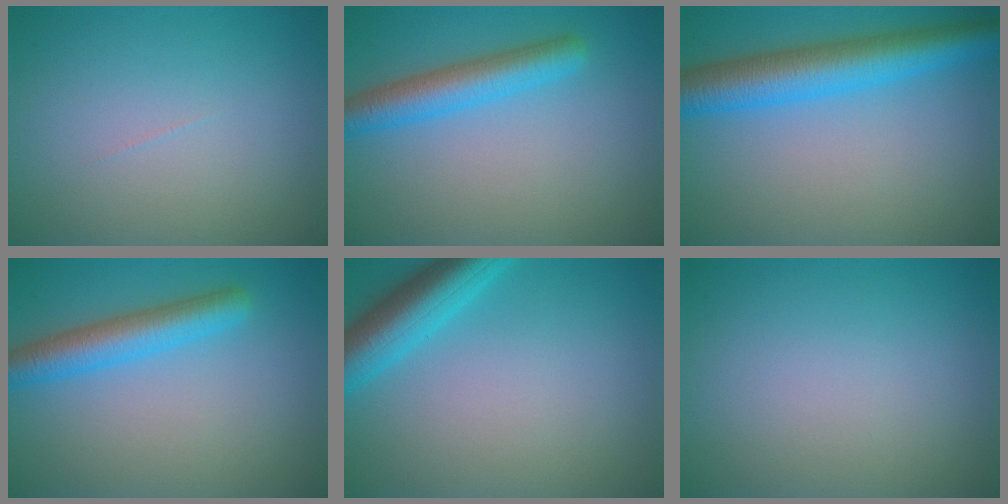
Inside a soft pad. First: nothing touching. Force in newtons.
{"total": 4.2, "press": 4.2, "slide": 0.1}
{"total": 6.8, "press": 6.8, "slide": 0.3}
{"total": 4.2, "press": 4.2, "slide": 0.1}
{"total": 5.4, "press": 5.4, "slide": 0.4}
{"total": 0.0}